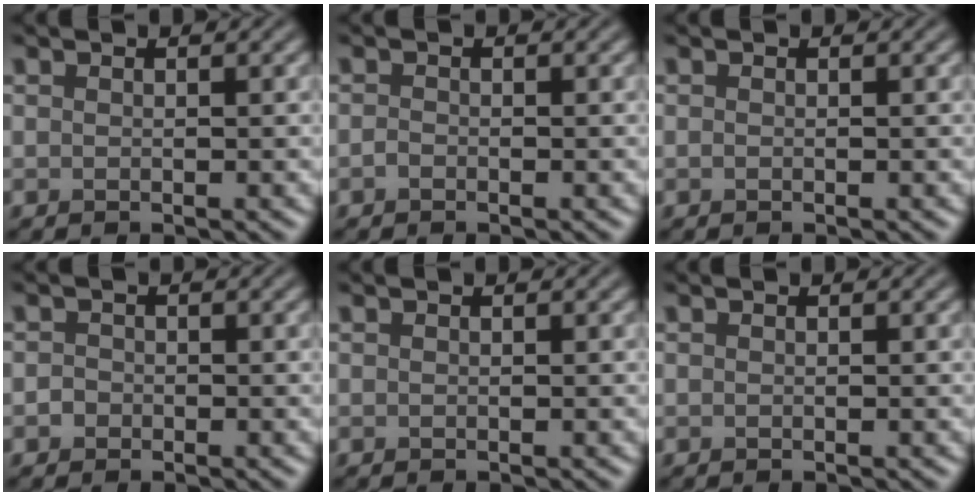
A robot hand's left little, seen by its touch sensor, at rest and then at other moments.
{"total": 0.5, "force": [-0.4, 0.3, 0.3], "torque": [-0.005, -0.002, -0.008]}
{"total": 0.0}
{"total": 0.9, "force": [-0.4, 0.8, 0.2], "torque": [0.000, -0.002, -0.011]}
{"total": 0.0}
{"total": 0.0}